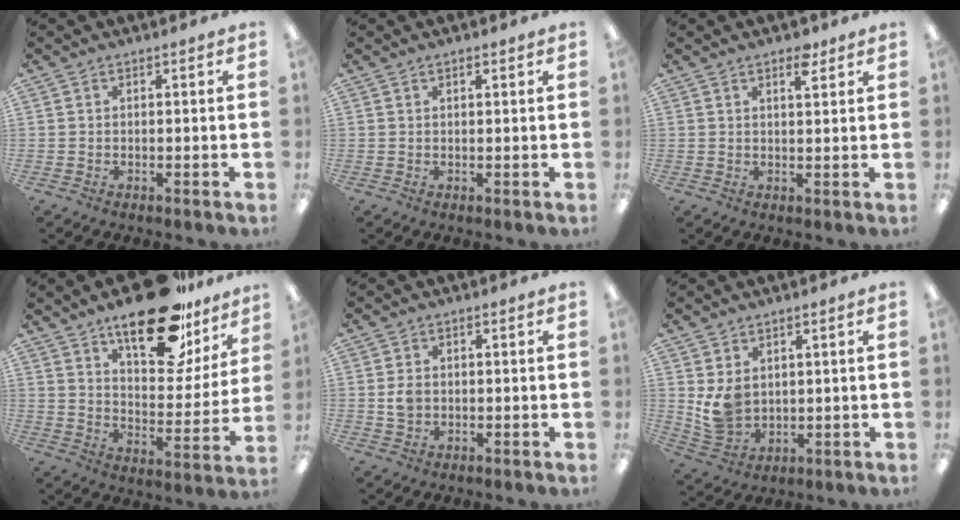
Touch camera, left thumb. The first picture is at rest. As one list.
[{"total": 0.9, "force": [0.7, 0.3, 0.5], "torque": [-0.012, 0.001, 0.012]}, {"total": 3.3, "force": [2.6, 1.3, 1.7], "torque": [-0.013, -0.012, 0.041]}, {"total": 22.5, "force": [15.6, 9.3, 13.2], "torque": [-0.183, -0.092, 0.259]}, {"total": 3.1, "force": [0.0, 2.4, 2.0], "torque": [-0.029, 0.002, -0.001]}, {"total": 7.0, "force": [2.5, 5.4, 3.6], "torque": [-0.074, -0.009, 0.050]}]